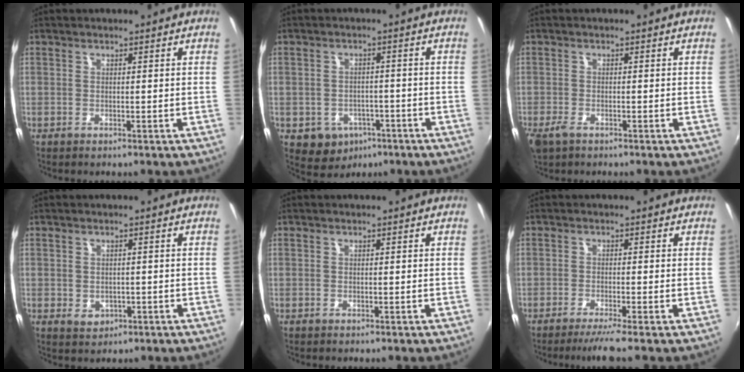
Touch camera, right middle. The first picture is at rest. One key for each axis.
{"total": 7.5, "fx": -3.7, "fy": 6.0, "fz": 2.5, "tx": -0.064, "ty": 0.005, "tz": -0.034}
{"total": 3.1, "fx": -2.0, "fy": 1.5, "fz": 1.8, "tx": -0.043, "ty": -0.010, "tz": -0.038}
{"total": 2.7, "fx": -0.5, "fy": 2.2, "fz": 1.3, "tx": -0.023, "ty": -0.001, "tz": -0.001}
{"total": 0.0}
{"total": 3.6, "fx": -2.9, "fy": -1.0, "fz": 2.0, "tx": -0.045, "ty": -0.012, "tz": -0.053}